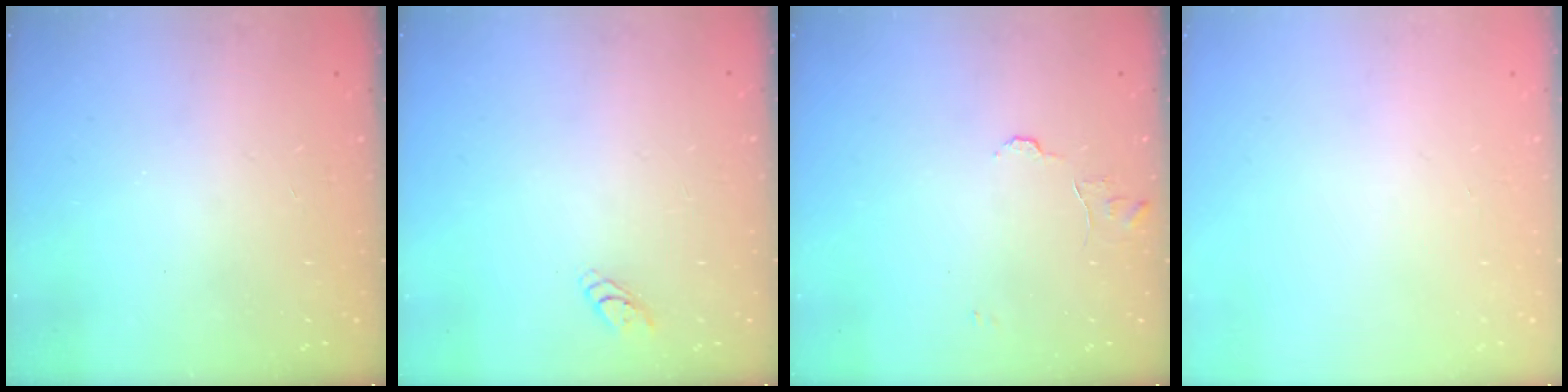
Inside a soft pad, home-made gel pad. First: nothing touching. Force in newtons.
{"total": 2.8, "press": 2.8, "slide": 0.3}
{"total": 5.8, "press": 5.8, "slide": 0.5}
{"total": 0.0}